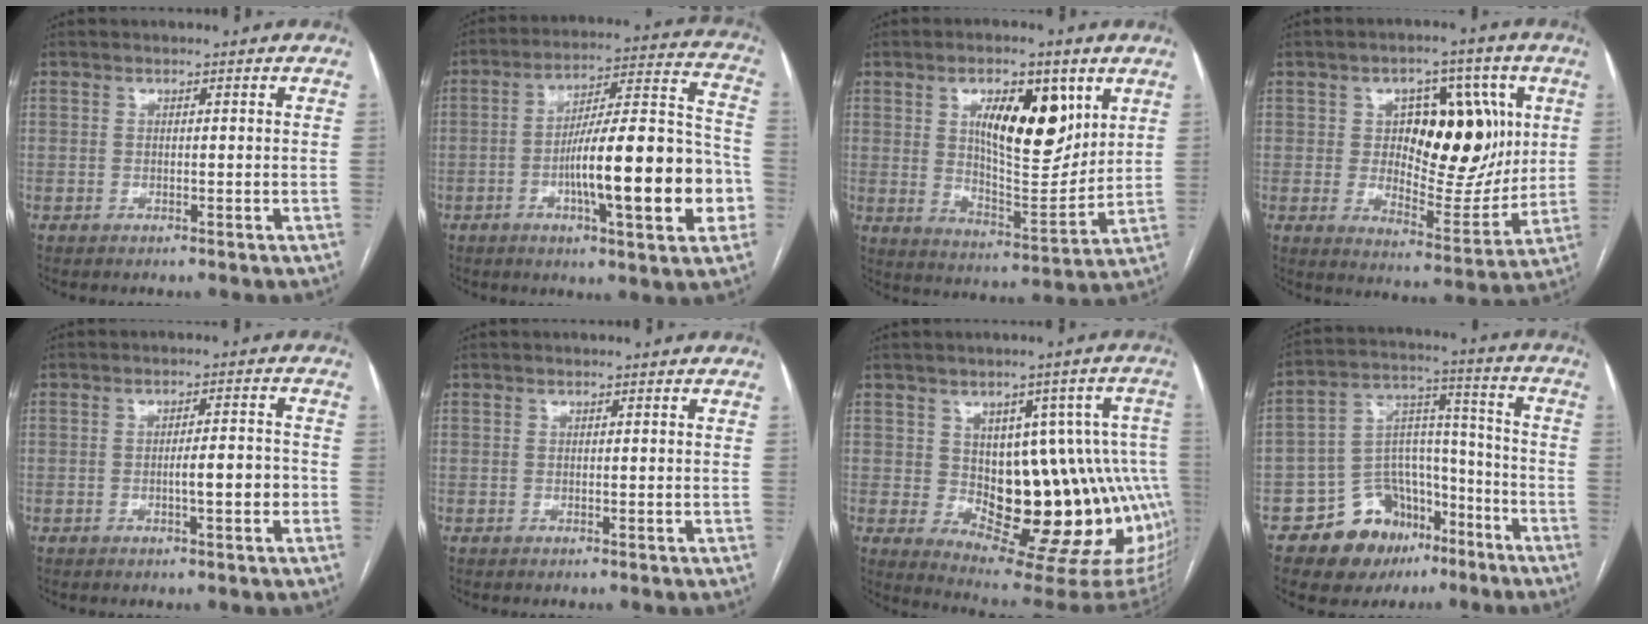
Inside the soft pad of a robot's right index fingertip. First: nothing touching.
{"total": 20.1, "force": [-5.3, 3.2, 19.1], "torque": [-0.266, 0.022, -0.074]}
{"total": 13.8, "force": [5.3, 5.0, 11.7], "torque": [-0.184, 0.002, 0.096]}
{"total": 16.2, "force": [3.1, 8.1, 13.7], "torque": [-0.192, 0.012, 0.058]}
{"total": 4.6, "force": [-1.4, 0.7, 4.3], "torque": [-0.065, 0.008, -0.018]}
{"total": 0.0}
{"total": 19.5, "force": [-1.4, 7.7, 17.9], "torque": [-0.149, 0.028, 0.005]}
{"total": 14.3, "force": [-8.8, 9.6, 5.9], "torque": [-0.087, 0.063, -0.132]}